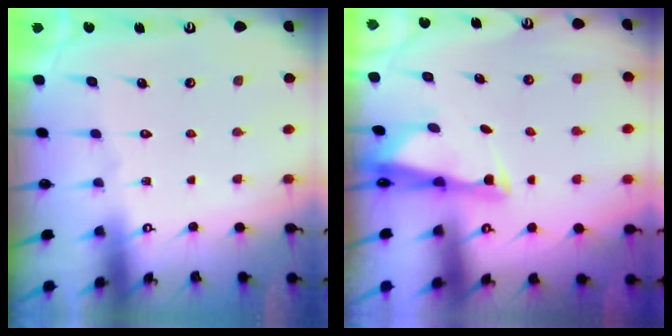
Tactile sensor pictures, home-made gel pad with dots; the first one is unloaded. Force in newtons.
{"total": 2.9, "press": 2.8, "slide": 0.7}